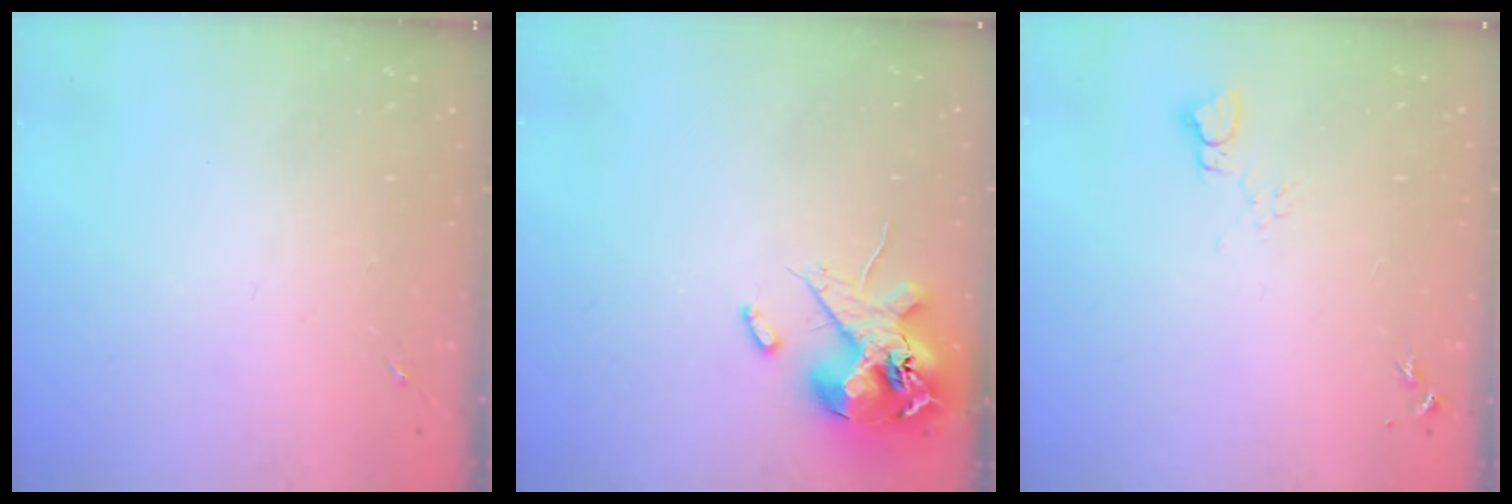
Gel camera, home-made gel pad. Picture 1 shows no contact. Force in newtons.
{"total": 13.4, "press": 13.2, "slide": 2.3}
{"total": 3.5, "press": 3.5, "slide": 0.4}